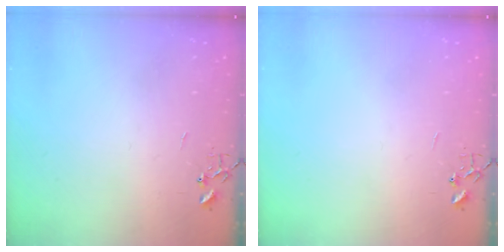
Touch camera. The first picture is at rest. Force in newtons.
{"total": 0.0}